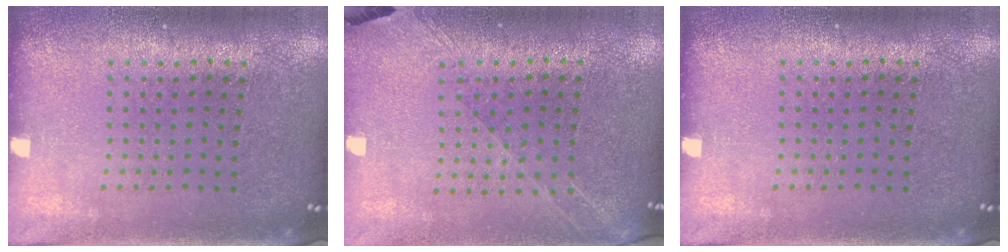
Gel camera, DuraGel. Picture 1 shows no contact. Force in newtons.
{"total": 1.3, "press": 1.2, "slide": 0.6}
{"total": 0.0}